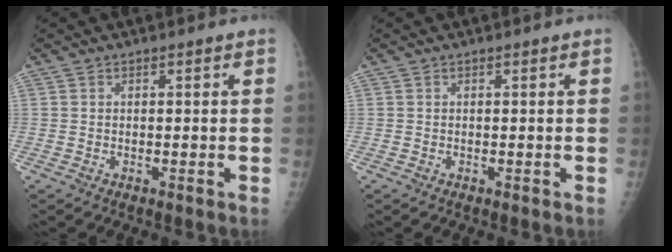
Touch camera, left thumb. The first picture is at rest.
{"total": 0.0}